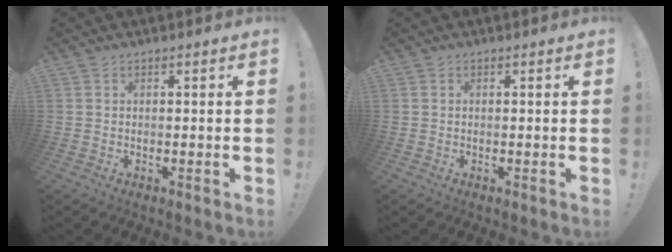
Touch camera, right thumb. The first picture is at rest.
{"total": 0.0}